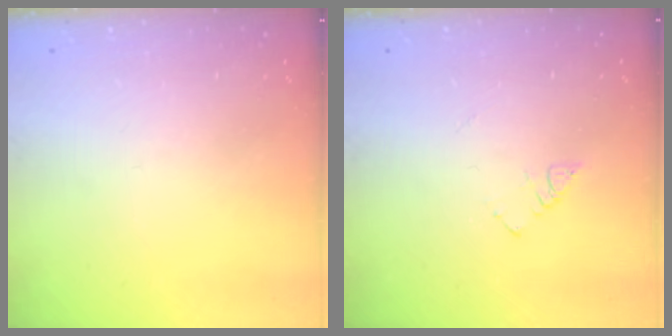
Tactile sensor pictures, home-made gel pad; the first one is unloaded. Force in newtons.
{"total": 3.9, "press": 3.9, "slide": 0.4}